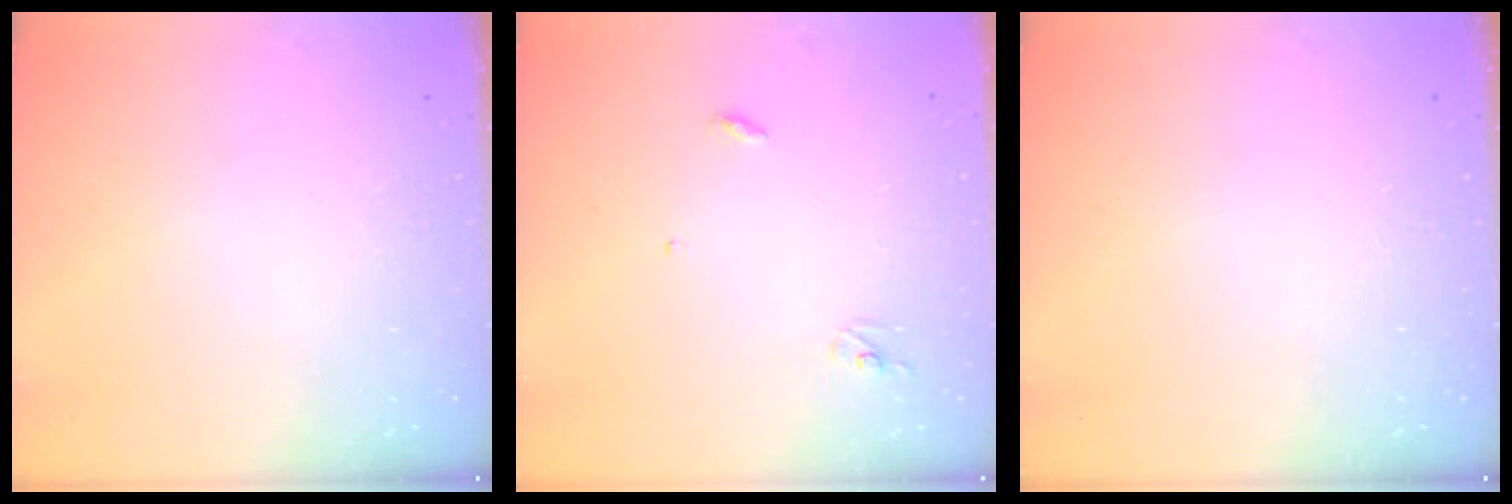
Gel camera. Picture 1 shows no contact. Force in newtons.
{"total": 3.0, "press": 2.9, "slide": 0.2}
{"total": 0.0}